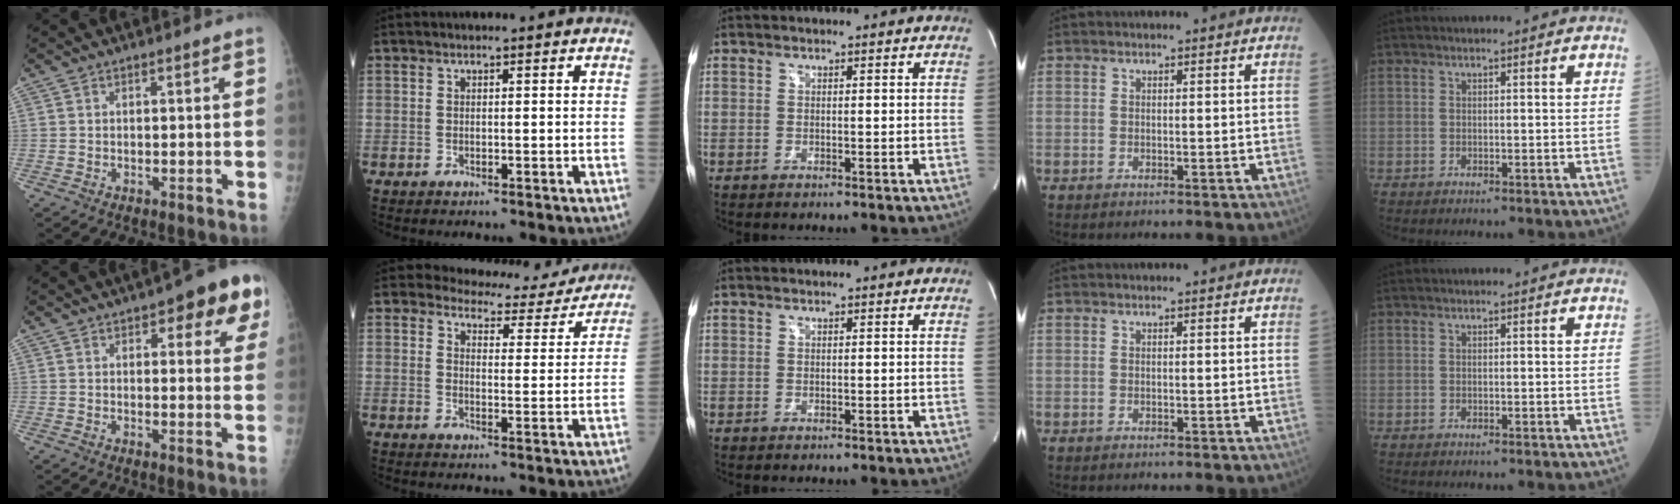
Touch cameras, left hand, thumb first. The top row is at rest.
{"thumb": {"total": 10.4, "force": [5.0, 4.2, 8.1], "torque": [-0.049, -0.010, 0.052]}, "index": {"total": 10.4, "force": [9.9, 3.0, 0.8], "torque": [0.005, -0.026, 0.104]}}